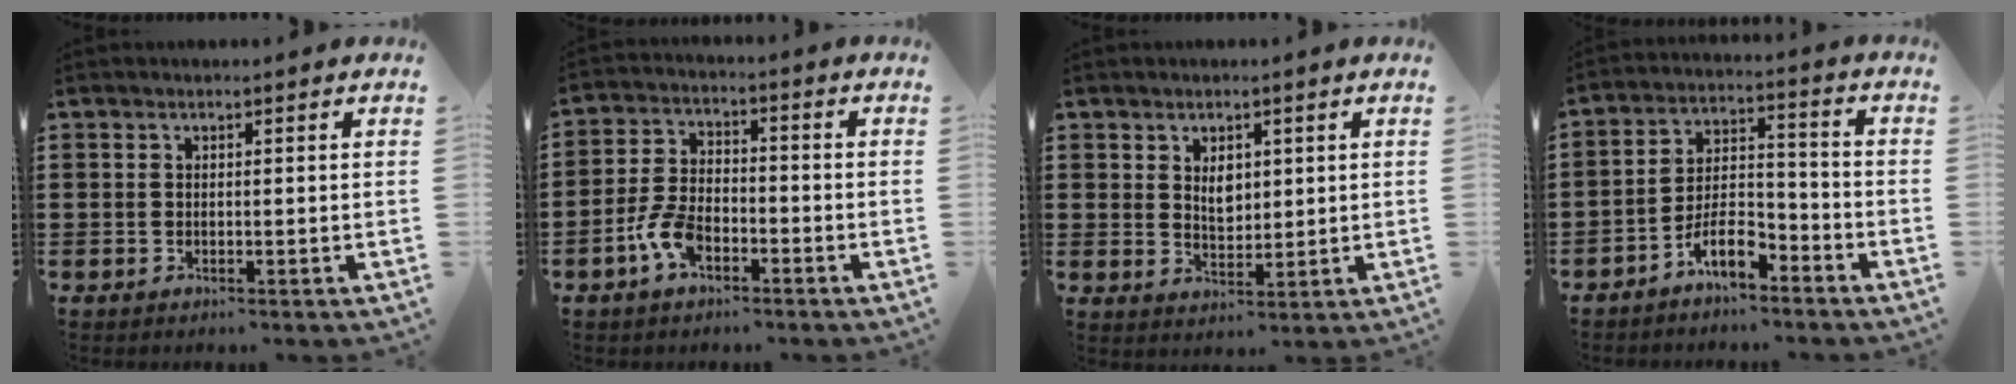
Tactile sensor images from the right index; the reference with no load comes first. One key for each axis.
{"total": 6.2, "fx": -3.2, "fy": 3.1, "fz": 4.4, "tx": -0.107, "ty": 0.001, "tz": -0.064}
{"total": 3.4, "fx": 1.5, "fy": 2.3, "fz": 2.0, "tx": -0.028, "ty": 0.002, "tz": 0.023}
{"total": 7.2, "fx": -5.2, "fy": 2.6, "fz": 4.3, "tx": -0.089, "ty": 0.010, "tz": -0.099}